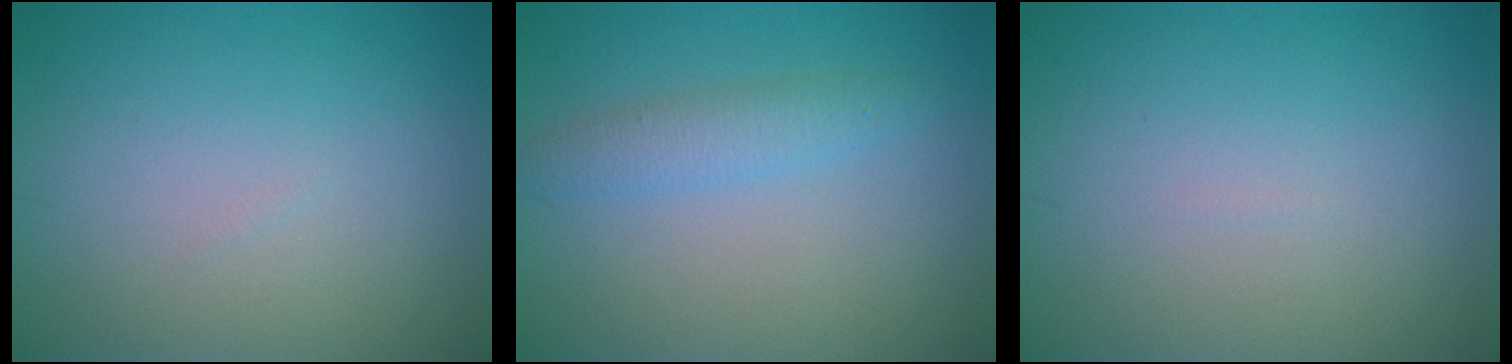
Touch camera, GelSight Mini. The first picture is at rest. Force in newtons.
{"total": 2.3, "press": 2.3, "slide": 0.1}
{"total": 0.0}